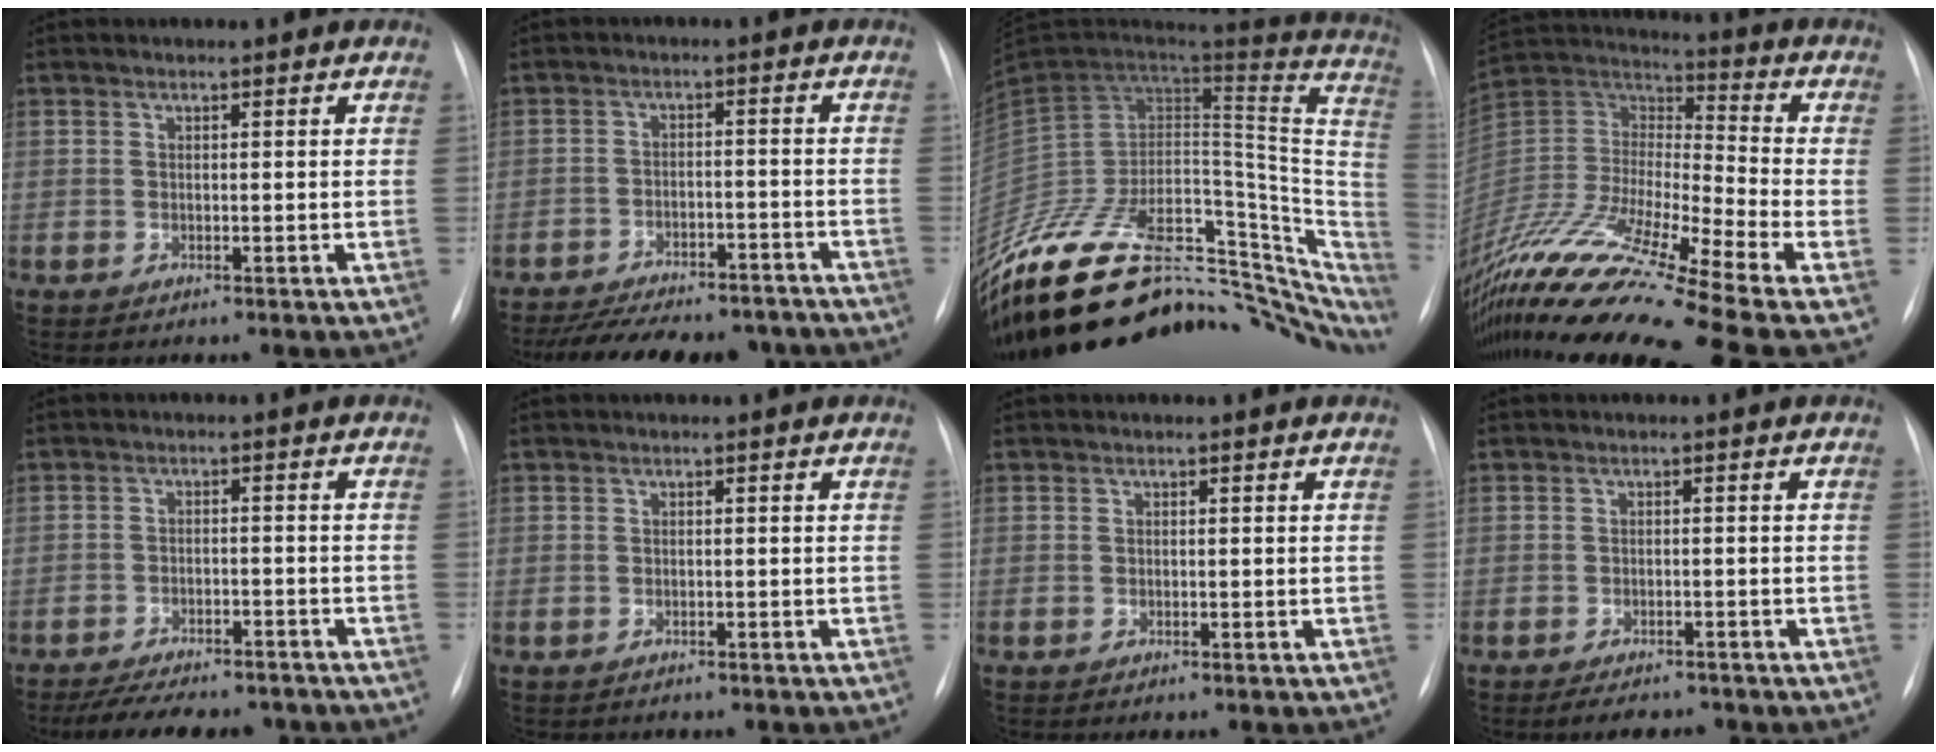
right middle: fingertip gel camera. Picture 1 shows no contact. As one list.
[{"total": 17.5, "force": [-15.4, 5.1, 6.5], "torque": [-0.125, -0.001, -0.207]}, {"total": 39.0, "force": [-26.9, 17.9, 21.8], "torque": [-0.293, 0.007, -0.383]}, {"total": 22.7, "force": [-16.8, -0.2, 15.2], "torque": [-0.333, -0.025, -0.317]}, {"total": 12.1, "force": [-10.5, 3.7, 4.7], "torque": [-0.076, 0.004, -0.143]}, {"total": 0.8, "force": [-0.6, 0.6, -0.1], "torque": [-0.007, 0.004, -0.010]}, {"total": 0.0}, {"total": 3.6, "force": [-3.0, 1.4, 1.3], "torque": [-0.019, -0.003, -0.040]}]